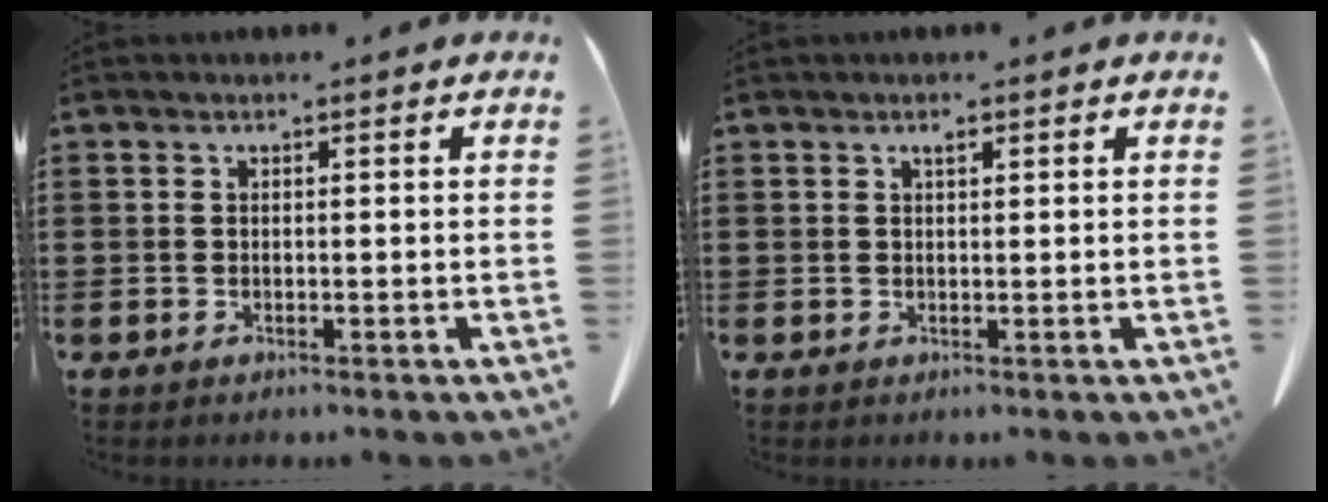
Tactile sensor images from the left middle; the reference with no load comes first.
{"total": 0.9, "force": [0.4, 0.3, 0.7], "torque": [-0.014, 0.003, 0.008]}